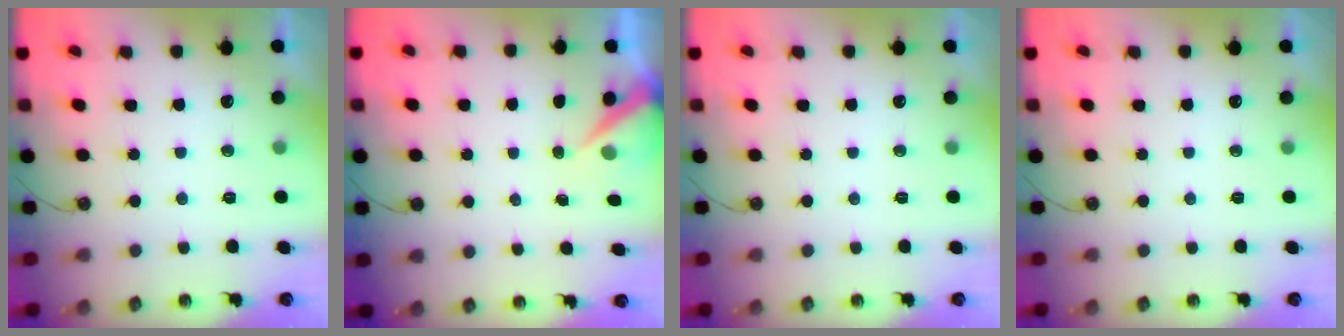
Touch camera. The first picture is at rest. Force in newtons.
{"total": 4.8, "press": 4.7, "slide": 0.5}
{"total": 0.0}
{"total": 0.0}